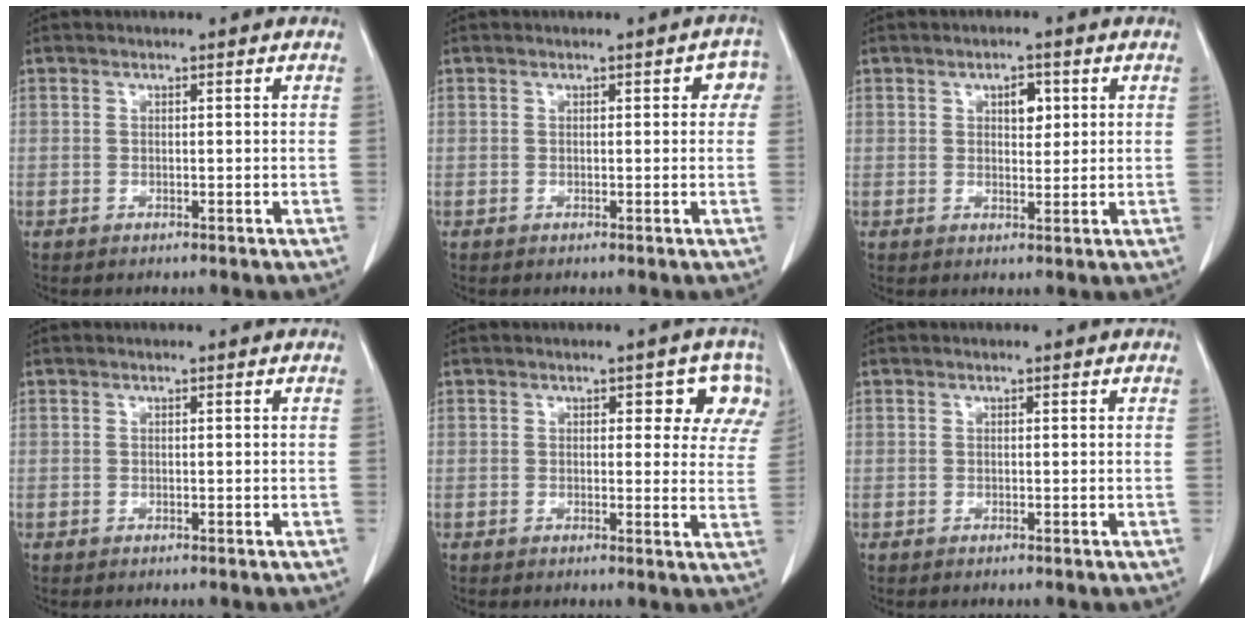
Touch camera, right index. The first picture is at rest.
{"total": 2.7, "force": [0.6, 1.5, 2.2], "torque": [-0.015, 0.017, 0.002]}
{"total": 3.1, "force": [1.1, 1.6, 2.4], "torque": [-0.034, 0.001, 0.017]}
{"total": 0.0}
{"total": 6.0, "force": [3.3, 3.4, 3.8], "torque": [-0.019, 0.002, 0.022]}
{"total": 0.0}